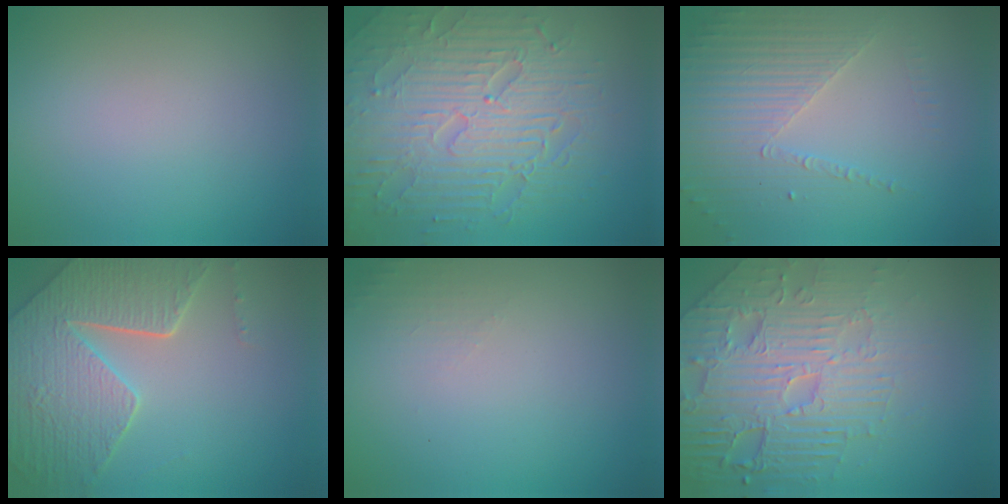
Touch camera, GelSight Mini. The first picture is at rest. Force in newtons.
{"total": 9.0, "press": 6.4, "slide": 6.4}
{"total": 3.7, "press": 3.3, "slide": 1.5}
{"total": 7.9, "press": 5.8, "slide": 5.5}
{"total": 1.1, "press": 1.1, "slide": 0.3}
{"total": 8.7, "press": 6.2, "slide": 6.1}